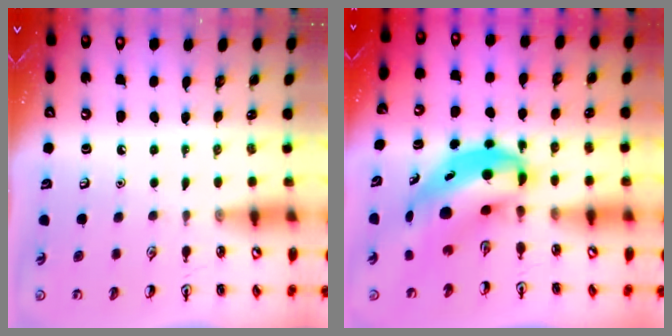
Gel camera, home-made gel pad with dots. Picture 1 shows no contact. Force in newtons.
{"total": 7.8, "press": 7.6, "slide": 1.9}